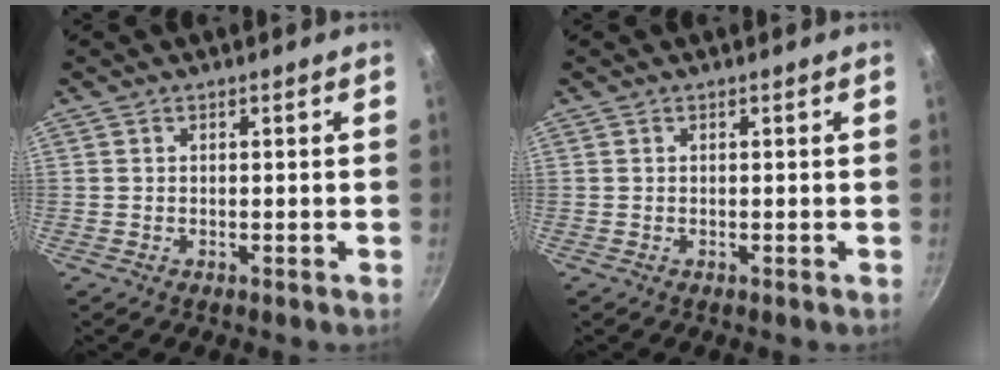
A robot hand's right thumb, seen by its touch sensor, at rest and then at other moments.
{"total": 0.0}